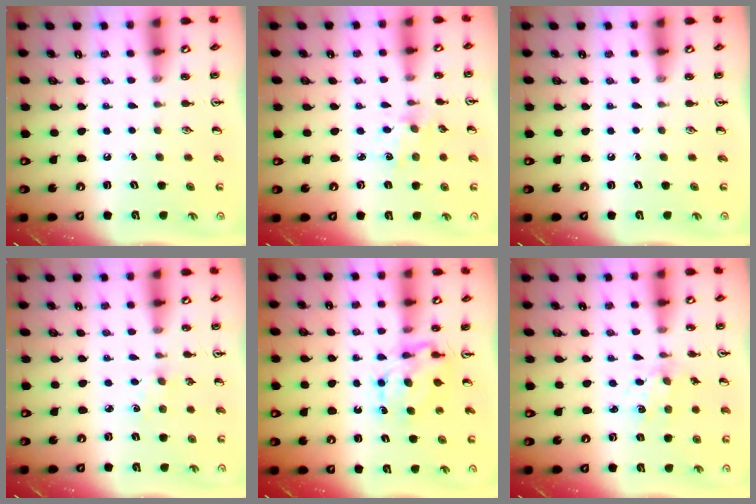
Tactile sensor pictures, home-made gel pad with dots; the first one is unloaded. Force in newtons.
{"total": 2.0, "press": 2.0, "slide": 0.5}
{"total": 0.0}
{"total": 1.3, "press": 1.3, "slide": 0.3}
{"total": 6.8, "press": 6.8, "slide": 0.6}
{"total": 2.1, "press": 2.1, "slide": 0.3}